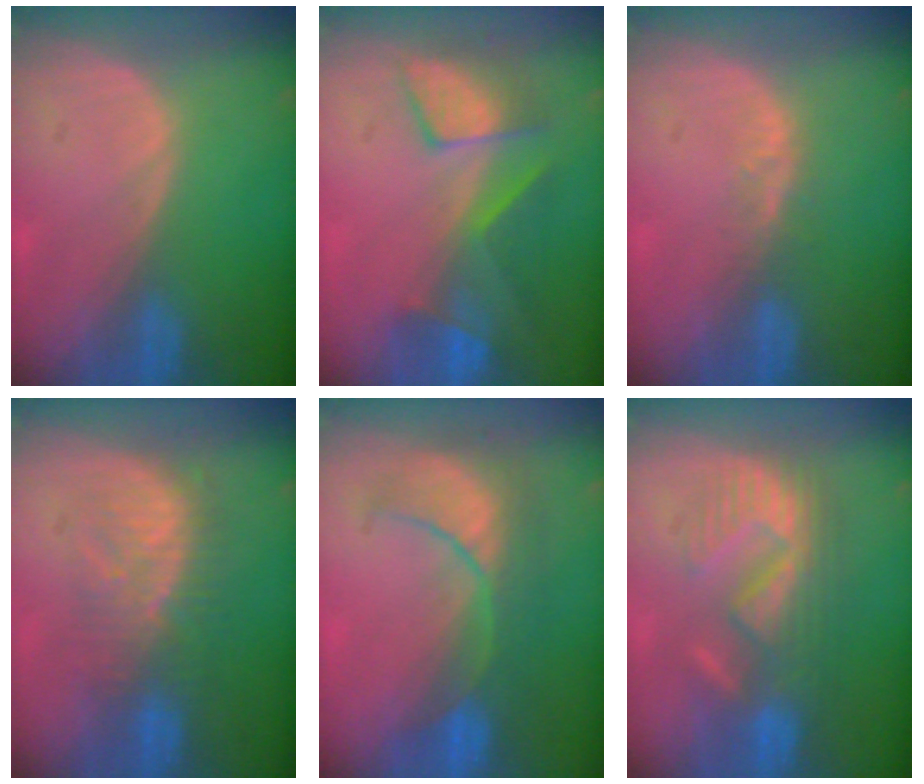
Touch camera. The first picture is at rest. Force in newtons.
{"total": 7.7, "press": 7.6, "slide": 1.4}
{"total": 2.4, "press": 1.8, "slide": 1.5}
{"total": 7.9, "press": 7.8, "slide": 1.6}
{"total": 8.5, "press": 8.4, "slide": 1.4}
{"total": 8.8, "press": 8.7, "slide": 1.5}